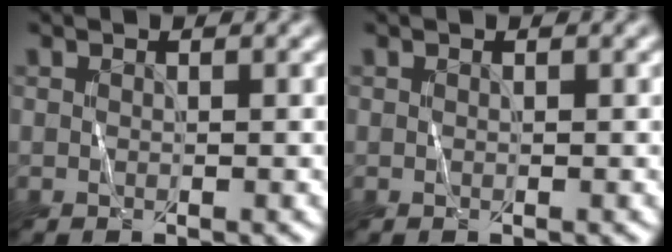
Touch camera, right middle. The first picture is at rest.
{"total": 0.0}